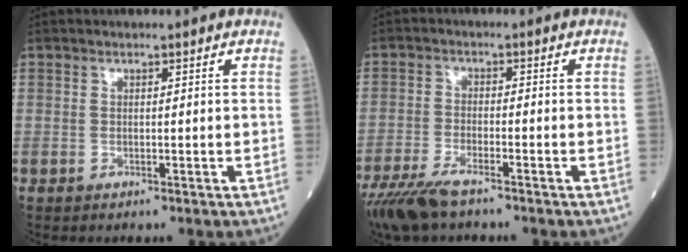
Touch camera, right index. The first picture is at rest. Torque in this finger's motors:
{"motor_torque": [-0.08, -0.06, -0.04, 0.01]}